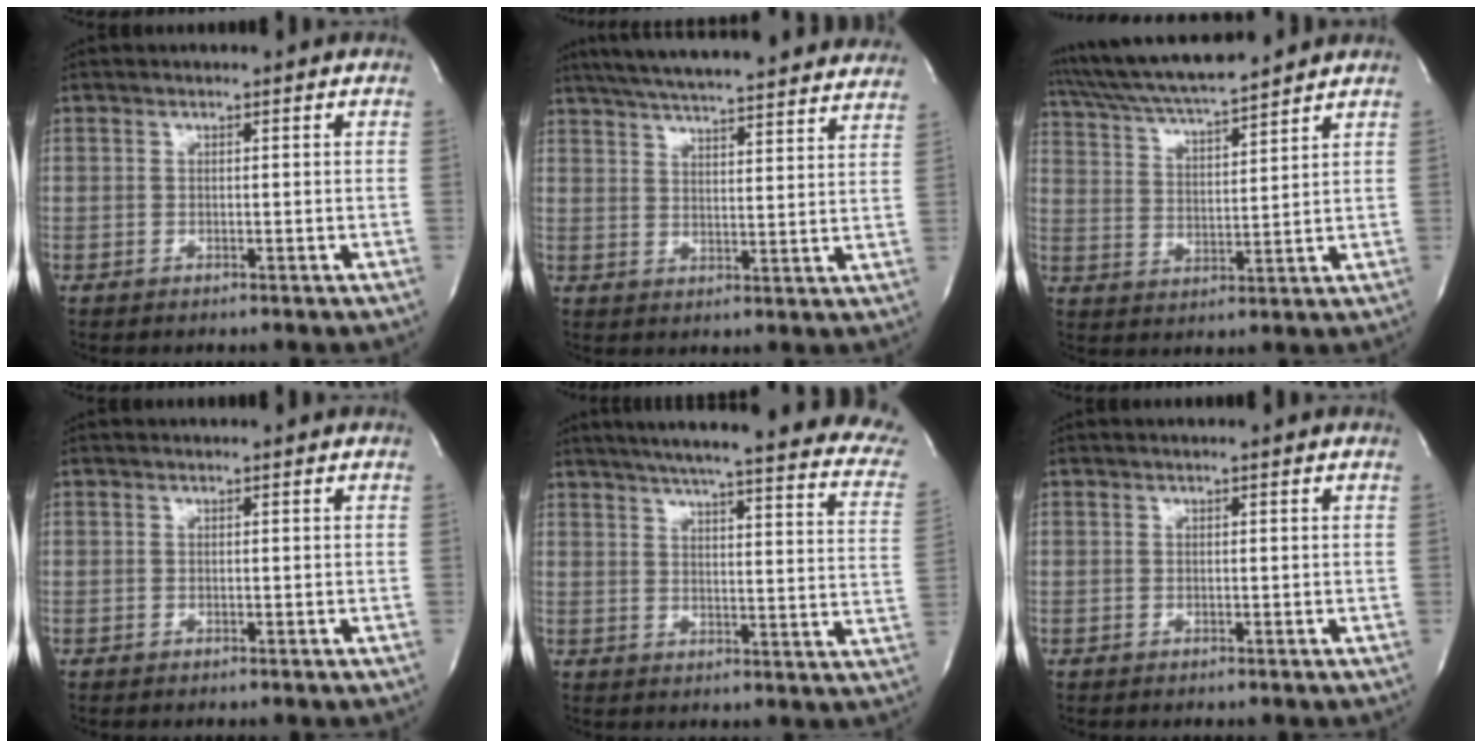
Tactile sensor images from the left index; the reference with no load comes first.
{"total": 29.5, "force": [26.5, 3.8, 12.4], "torque": [-0.210, -0.024, 0.332]}
{"total": 14.5, "force": [13.1, 1.0, 6.1], "torque": [-0.119, 0.019, 0.228]}
{"total": 0.0}
{"total": 27.4, "force": [22.4, 3.1, 15.5], "torque": [-0.189, -0.029, 0.257]}
{"total": 0.6, "force": [0.6, 0.0, 0.2], "torque": [-0.007, 0.002, 0.005]}